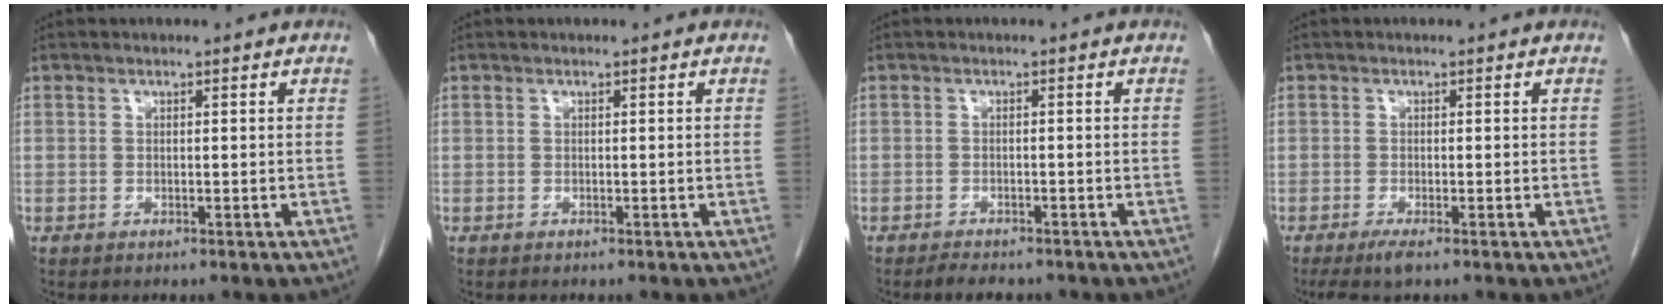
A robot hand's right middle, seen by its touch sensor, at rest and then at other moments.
{"total": 0.0}
{"total": 3.4, "force": [-2.9, 1.1, 1.5], "torque": [-0.025, -0.007, -0.037]}
{"total": 2.5, "force": [-1.7, 0.2, 1.9], "torque": [-0.038, -0.009, -0.032]}